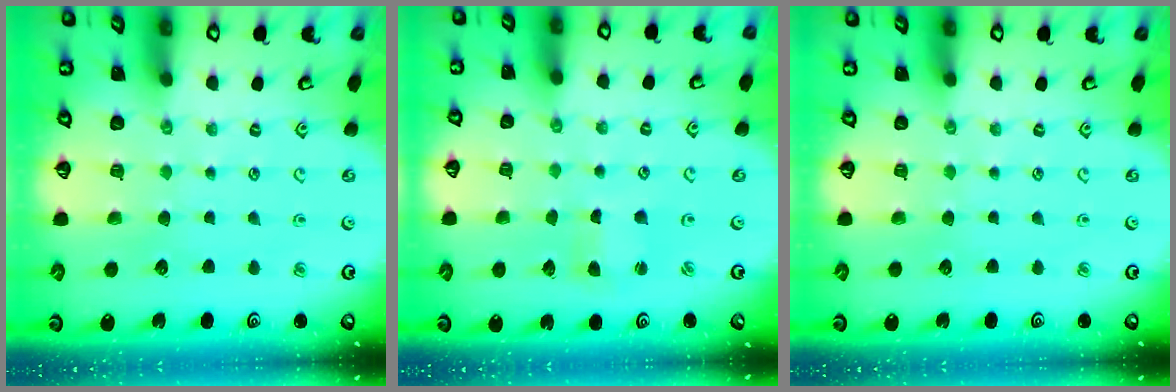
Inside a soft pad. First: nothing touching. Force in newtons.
{"total": 1.5, "press": 1.5, "slide": 0.3}
{"total": 0.0}